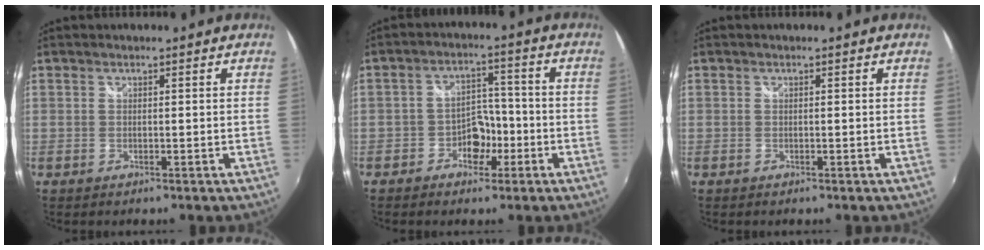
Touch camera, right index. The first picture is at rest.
{"total": 5.8, "force": [-3.0, 4.3, 2.5], "torque": [-0.042, 0.018, -0.043]}
{"total": 0.0}